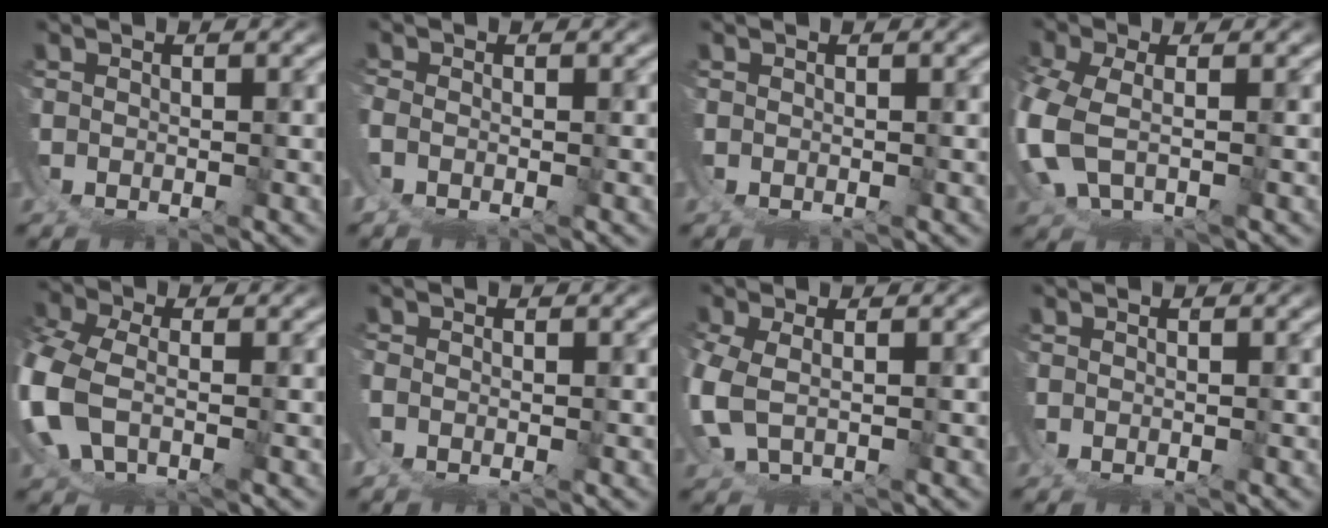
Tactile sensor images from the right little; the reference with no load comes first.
{"total": 1.6, "force": [-0.6, 1.0, 1.2], "torque": [-0.031, -0.009, -0.007]}
{"total": 0.0}
{"total": 2.6, "force": [0.6, 1.6, 2.0], "torque": [-0.101, -0.023, 0.024]}
{"total": 5.2, "force": [-0.1, 4.1, 3.2], "torque": [-0.134, -0.028, 0.008]}
{"total": 1.3, "force": [-0.5, 0.8, 0.8], "torque": [-0.020, -0.006, -0.007]}
{"total": 1.4, "force": [0.9, 0.3, 1.0], "torque": [-0.065, -0.013, 0.026]}
{"total": 0.0}